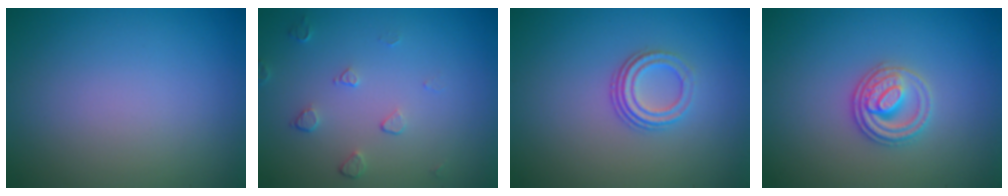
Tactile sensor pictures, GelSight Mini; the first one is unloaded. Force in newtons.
{"total": 1.5, "press": 0.9, "slide": 1.1}
{"total": 3.0, "press": 2.1, "slide": 2.2}
{"total": 3.0, "press": 2.8, "slide": 0.9}